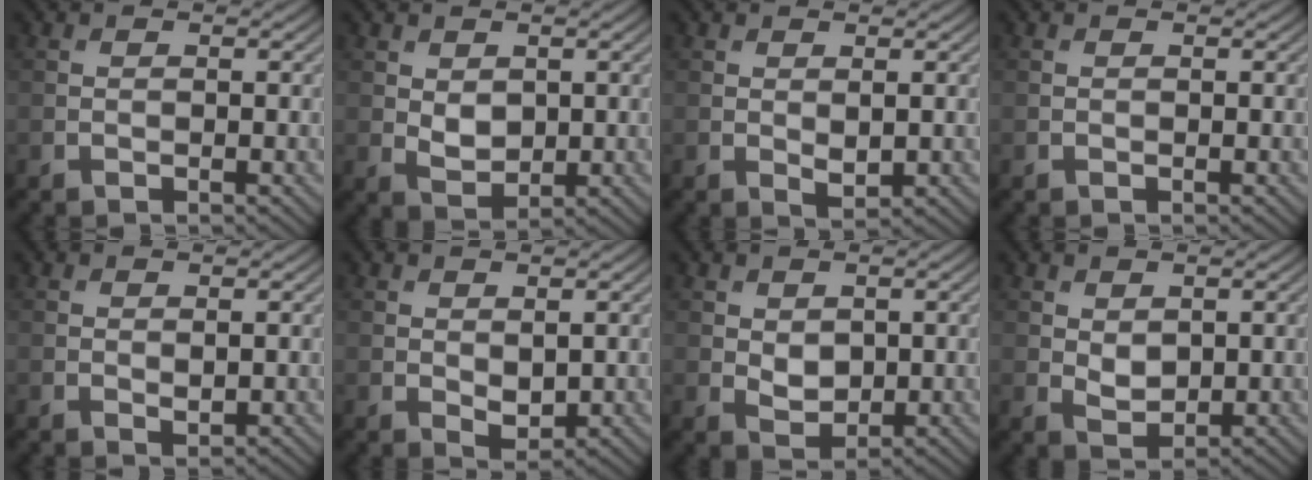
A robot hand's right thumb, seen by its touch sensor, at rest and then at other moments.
{"total": 2.8, "force": [0.7, 2.0, 1.8], "torque": [-0.043, -0.006, 0.019]}
{"total": 1.4, "force": [0.3, 0.6, 1.2], "torque": [-0.022, -0.007, 0.010]}
{"total": 0.0}
{"total": 0.8, "force": [0.3, 0.4, 0.7], "torque": [-0.011, -0.006, 0.006]}
{"total": 2.0, "force": [0.5, 1.2, 1.6], "torque": [-0.029, -0.009, 0.015]}
{"total": 2.6, "force": [0.7, 1.9, 1.7], "torque": [-0.039, -0.006, 0.018]}
{"total": 2.4, "force": [0.8, 1.6, 1.6], "torque": [-0.035, -0.006, 0.021]}